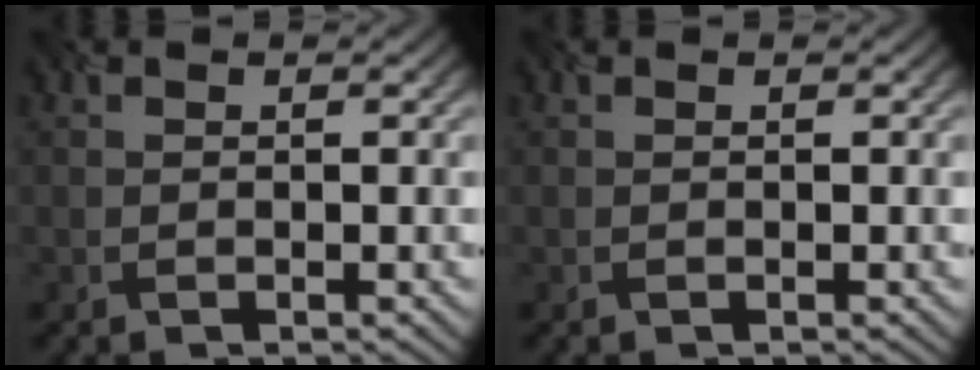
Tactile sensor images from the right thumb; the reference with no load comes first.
{"total": 0.0}